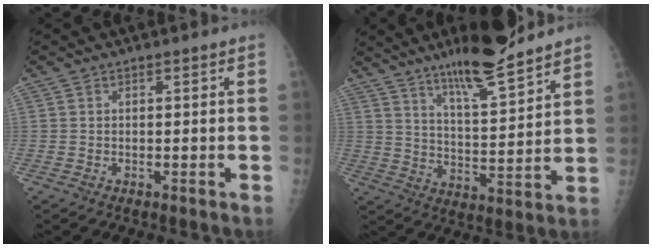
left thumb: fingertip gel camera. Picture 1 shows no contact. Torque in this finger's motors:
{"motor_torque": [0.18, 0.12, 0.33, -0.14, 0.05]}